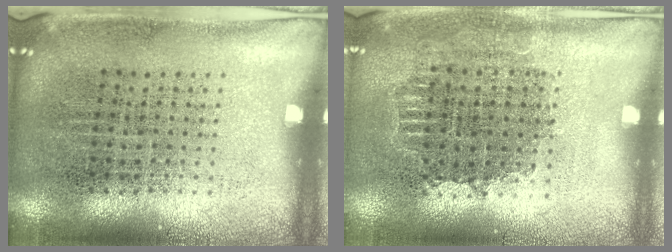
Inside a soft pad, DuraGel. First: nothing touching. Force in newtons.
{"total": 0.9, "press": 0.8, "slide": 0.3}